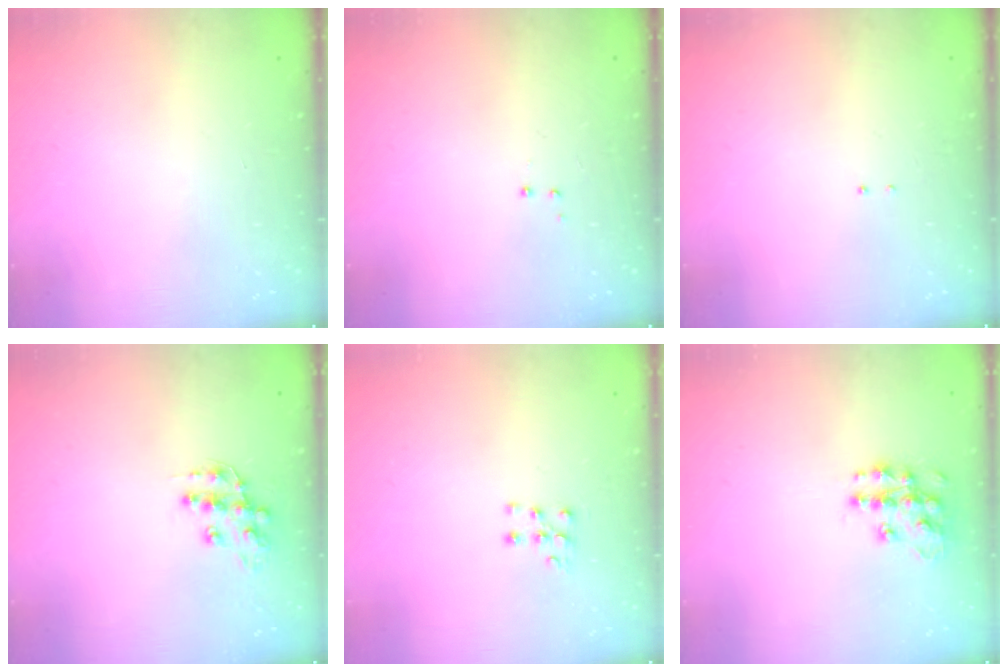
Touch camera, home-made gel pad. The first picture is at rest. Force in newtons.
{"total": 2.9, "press": 2.8, "slide": 0.6}
{"total": 1.3, "press": 1.2, "slide": 0.6}
{"total": 11.6, "press": 11.5, "slide": 0.9}
{"total": 6.1, "press": 6.0, "slide": 0.5}
{"total": 10.4, "press": 10.4, "slide": 0.4}